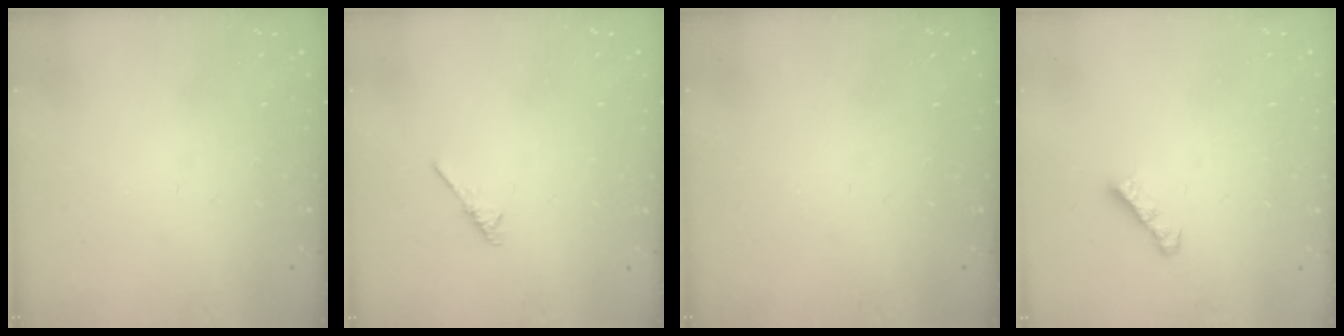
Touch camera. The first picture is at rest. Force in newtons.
{"total": 1.9, "press": 1.8, "slide": 0.5}
{"total": 0.0}
{"total": 3.0, "press": 3.0, "slide": 0.4}